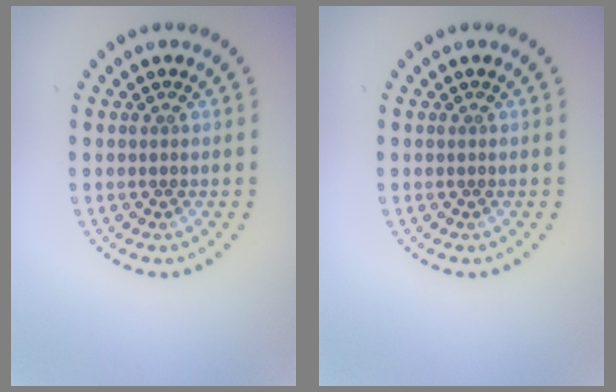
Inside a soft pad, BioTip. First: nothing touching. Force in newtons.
{"total": 0.0}